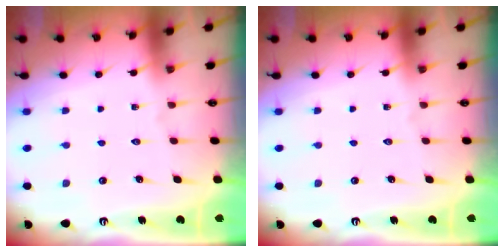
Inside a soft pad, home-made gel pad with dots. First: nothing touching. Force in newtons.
{"total": 0.0}